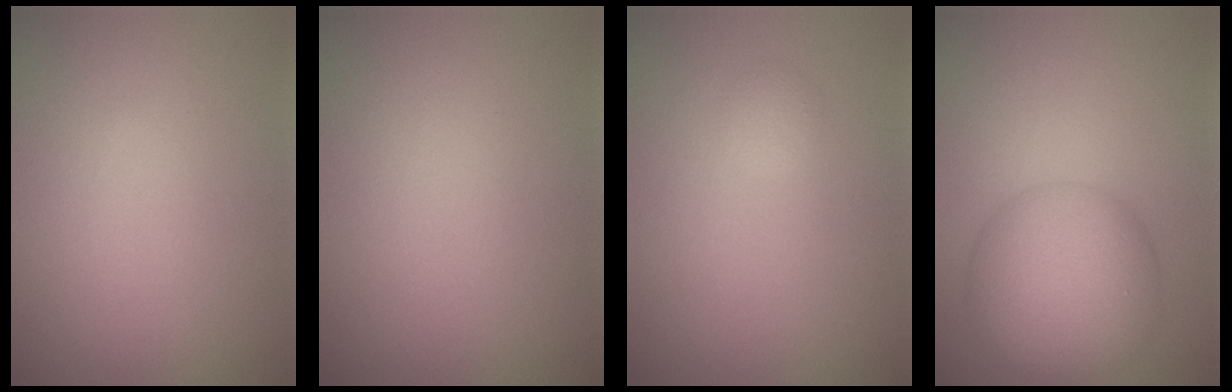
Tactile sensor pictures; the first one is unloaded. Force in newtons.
{"total": 0.0}
{"total": 0.8, "press": 0.8, "slide": 0.0}
{"total": 8.1, "press": 8.1, "slide": 0.2}